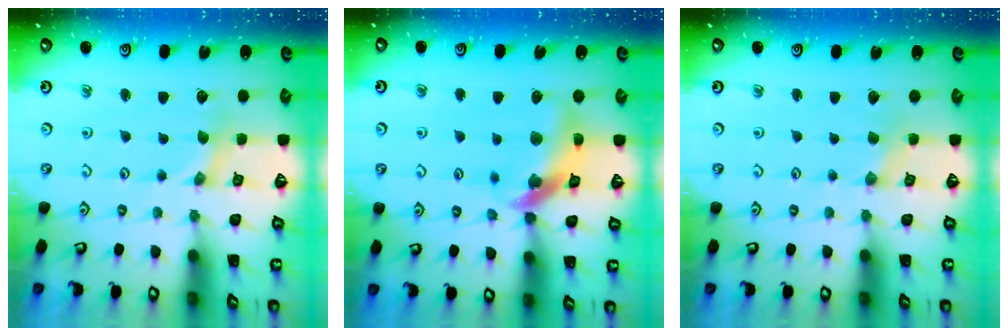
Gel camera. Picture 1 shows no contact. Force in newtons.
{"total": 13.0, "press": 12.9, "slide": 1.7}
{"total": 0.0}